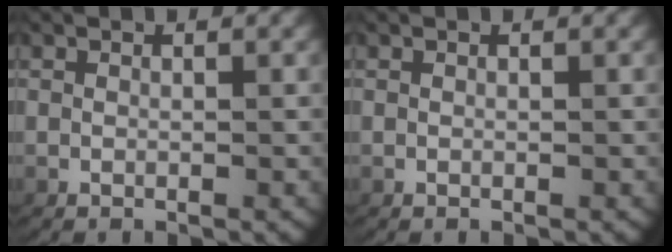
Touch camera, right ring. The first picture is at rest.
{"total": 0.0}